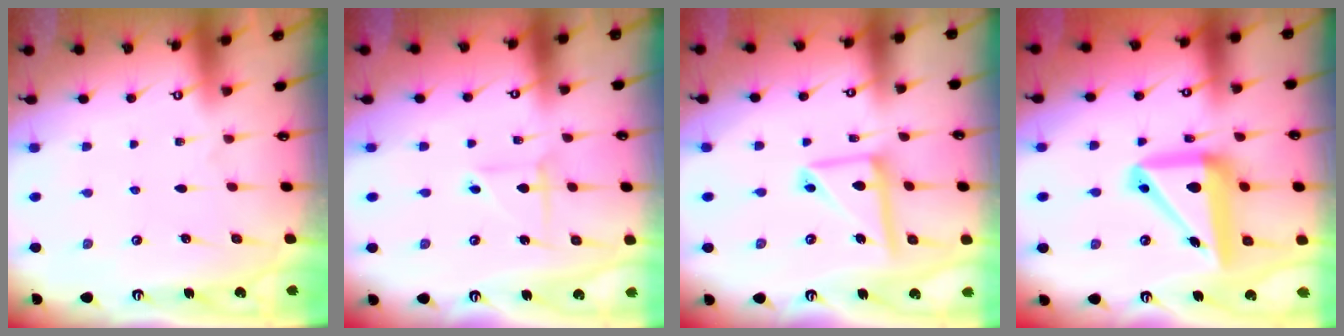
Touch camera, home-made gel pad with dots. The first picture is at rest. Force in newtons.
{"total": 3.2, "press": 3.2, "slide": 0.4}
{"total": 13.3, "press": 13.2, "slide": 1.3}
{"total": 16.8, "press": 16.6, "slide": 2.5}